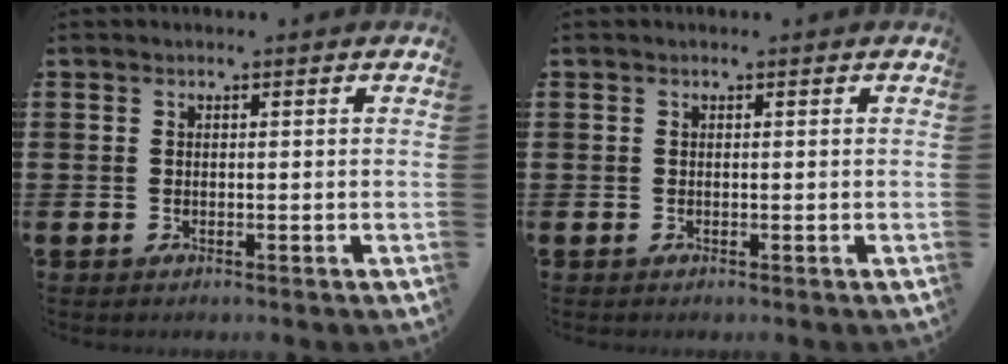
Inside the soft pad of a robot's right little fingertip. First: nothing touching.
{"total": 0.0}